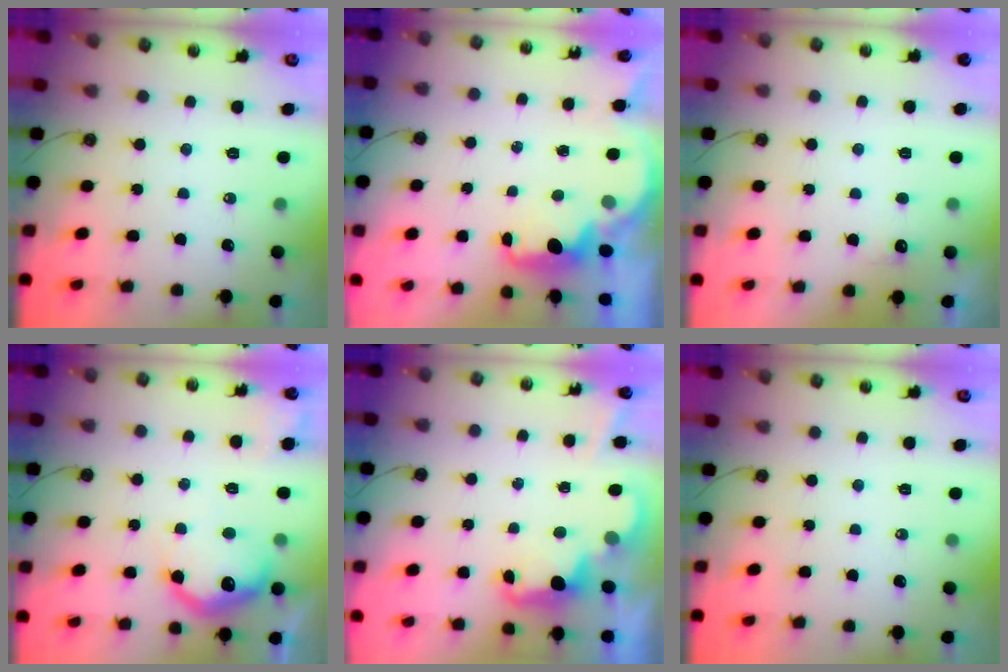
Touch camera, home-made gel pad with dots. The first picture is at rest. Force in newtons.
{"total": 2.2, "press": 2.2, "slide": 0.4}
{"total": 3.8, "press": 3.7, "slide": 1.1}
{"total": 15.7, "press": 15.6, "slide": 1.3}
{"total": 2.4, "press": 2.3, "slide": 0.5}
{"total": 0.0}